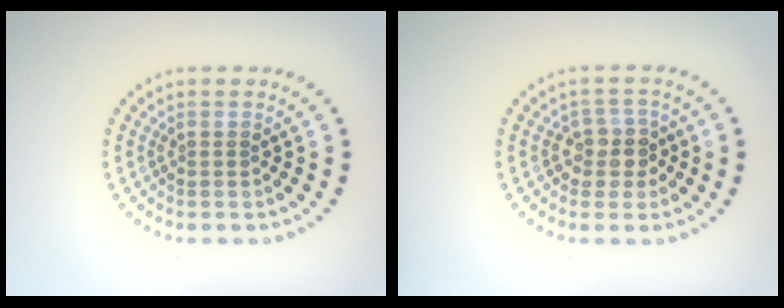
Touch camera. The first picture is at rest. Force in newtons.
{"total": 2.5, "press": 2.3, "slide": 1.0}